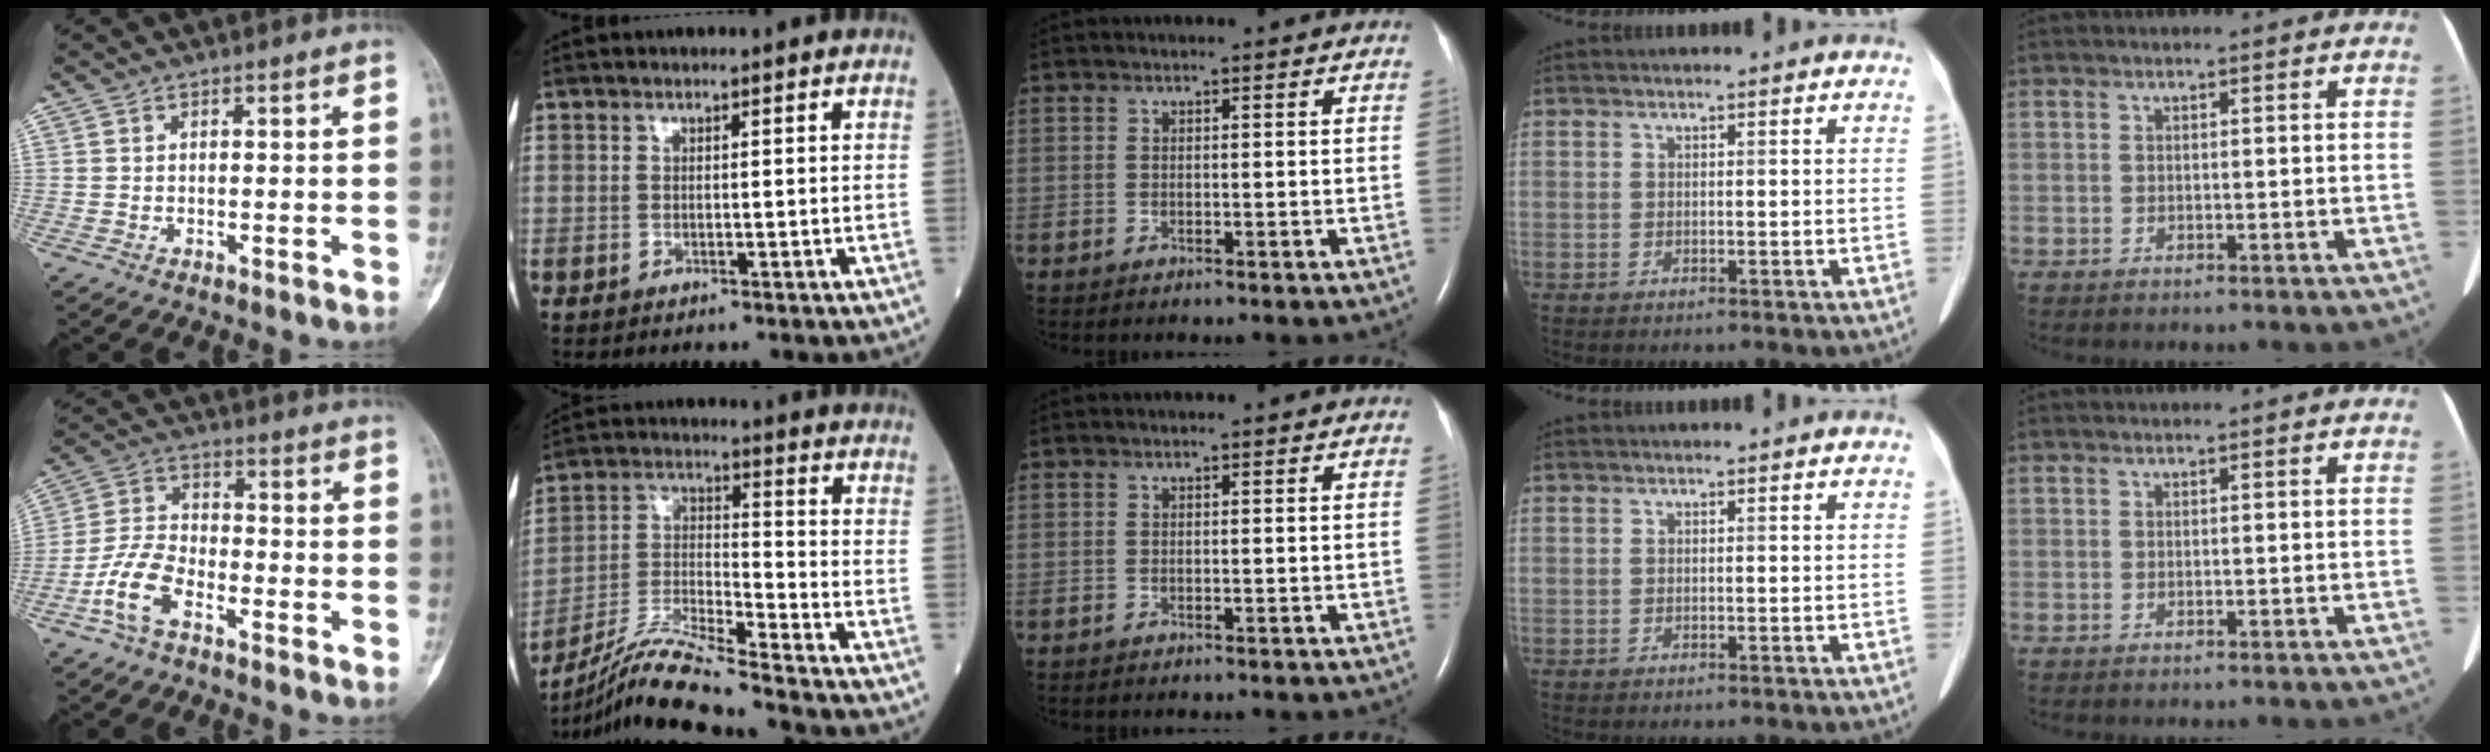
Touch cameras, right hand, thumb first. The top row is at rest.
{"thumb": {"total": 8.5, "force": [-4.6, 4.3, 5.7], "torque": [-0.119, 0.032, -0.095]}, "index": {"total": 13.0, "force": [-11.4, -1.0, 6.3], "torque": [-0.124, -0.008, -0.213]}}